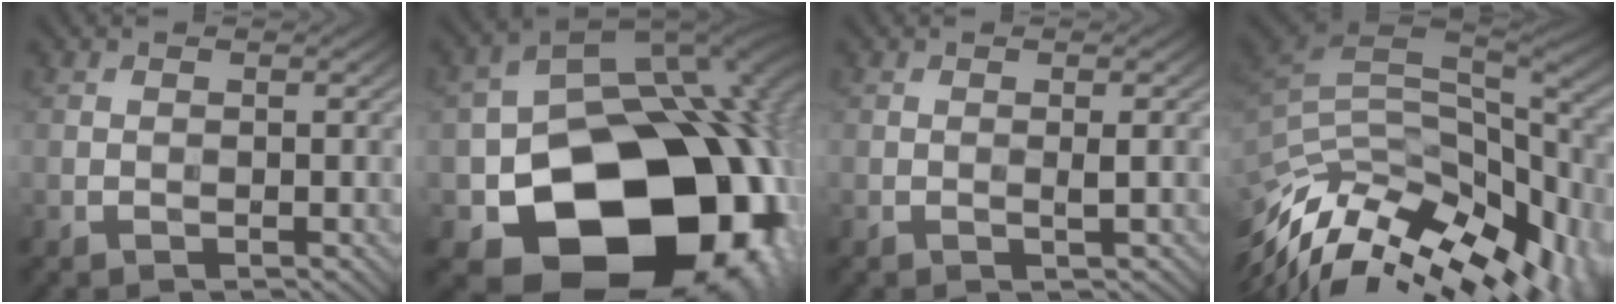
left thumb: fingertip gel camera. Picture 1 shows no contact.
{"total": 21.7, "force": [-6.9, 15.4, 13.7], "torque": [-0.221, -0.064, -0.077]}
{"total": 1.1, "force": [0.0, -0.1, 1.1], "torque": [-0.022, 0.004, -0.001]}
{"total": 17.3, "force": [-10.5, 8.7, 10.6], "torque": [-0.194, 0.008, -0.147]}